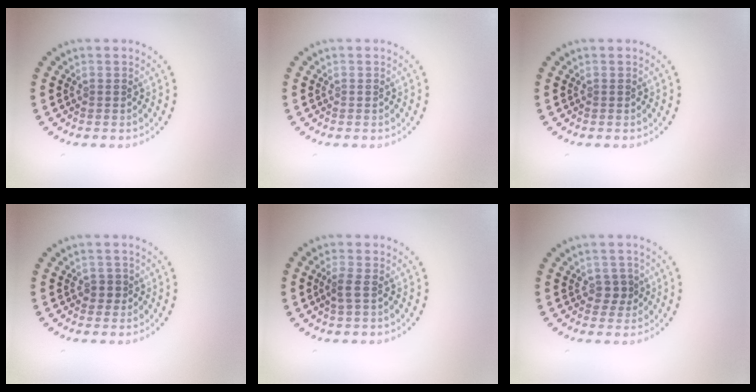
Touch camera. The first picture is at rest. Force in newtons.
{"total": 0.0}
{"total": 0.0}
{"total": 1.0, "press": 0.8, "slide": 0.5}
{"total": 1.5, "press": 1.2, "slide": 0.8}
{"total": 1.5, "press": 1.3, "slide": 0.6}